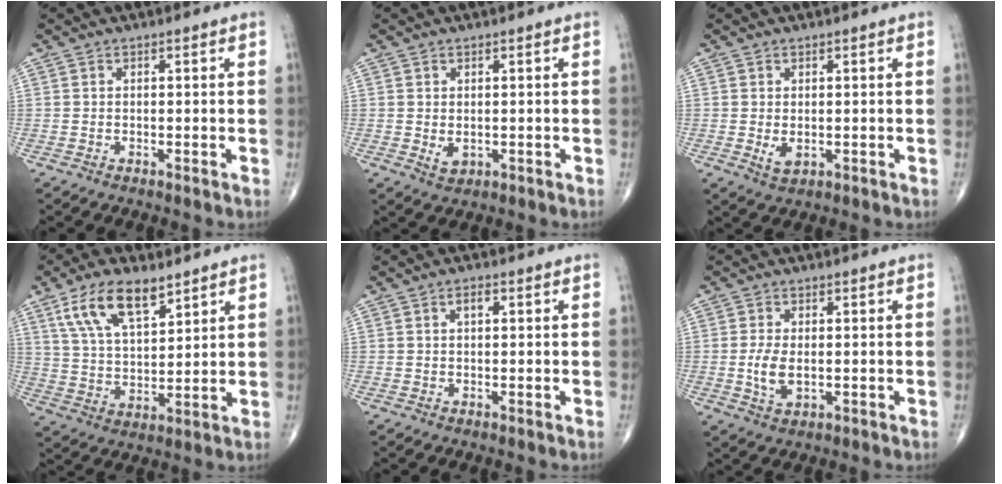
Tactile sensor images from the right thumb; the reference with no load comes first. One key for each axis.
{"total": 2.1, "fx": 0.0, "fy": 1.4, "fz": 1.5, "tx": -0.021, "ty": -0.005, "tz": 0.006}
{"total": 2.3, "fx": -0.1, "fy": 1.4, "fz": 1.8, "tx": -0.029, "ty": -0.006, "tz": 0.005}
{"total": 12.6, "fx": 7.4, "fy": 5.5, "fz": 8.5, "tx": -0.142, "ty": -0.025, "tz": 0.146}
{"total": 1.7, "fx": 0.6, "fy": 0.8, "fz": 1.3, "tx": -0.022, "ty": 0.003, "tz": 0.009}
{"total": 4.6, "fx": -0.3, "fy": 2.4, "fz": 3.9, "tx": -0.081, "ty": -0.009, "tz": -0.004}